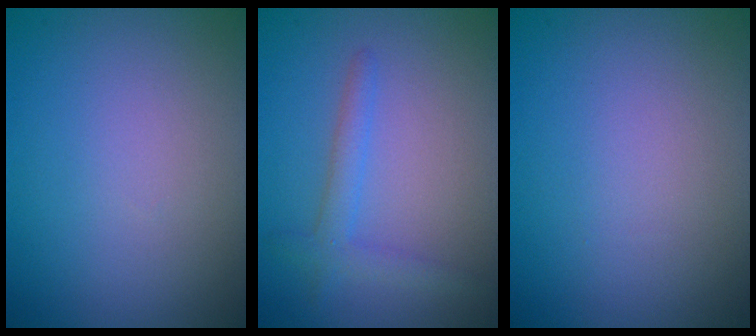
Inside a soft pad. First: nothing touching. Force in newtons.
{"total": 2.2, "press": 2.2, "slide": 0.1}
{"total": 0.0}